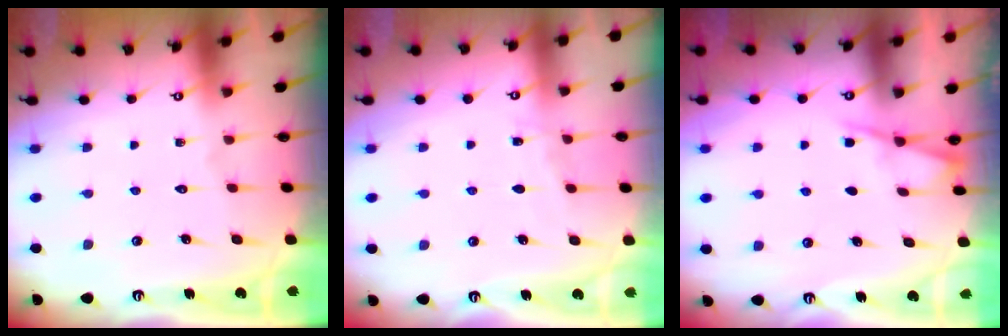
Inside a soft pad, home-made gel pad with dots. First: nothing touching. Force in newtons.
{"total": 2.8, "press": 2.8, "slide": 0.4}
{"total": 2.8, "press": 2.8, "slide": 0.3}